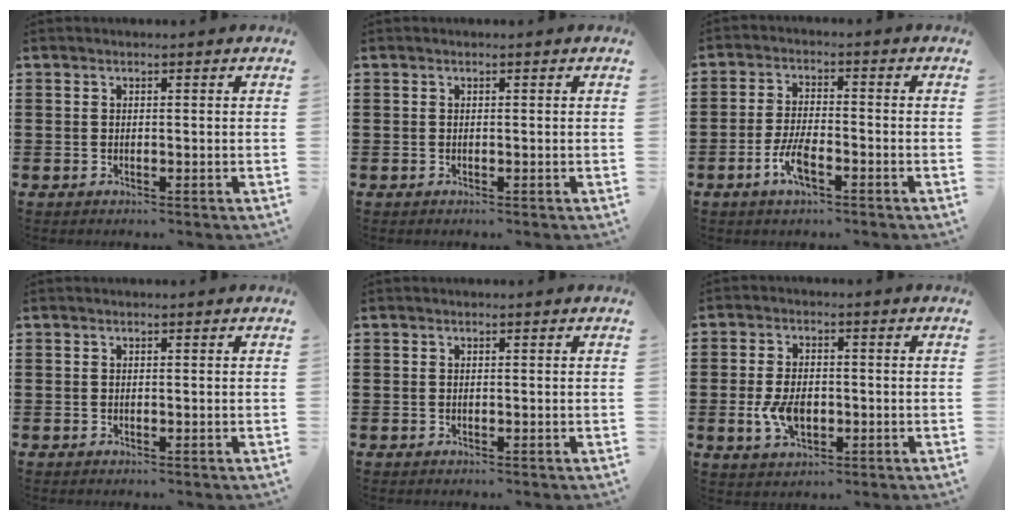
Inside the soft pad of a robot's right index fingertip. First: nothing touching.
{"total": 0.0}
{"total": 5.5, "force": [-2.8, 1.9, 4.3], "torque": [-0.097, 0.001, -0.056]}
{"total": 0.0}
{"total": 0.0}
{"total": 6.0, "force": [-1.2, 3.6, 4.6], "torque": [-0.101, 0.001, -0.023]}